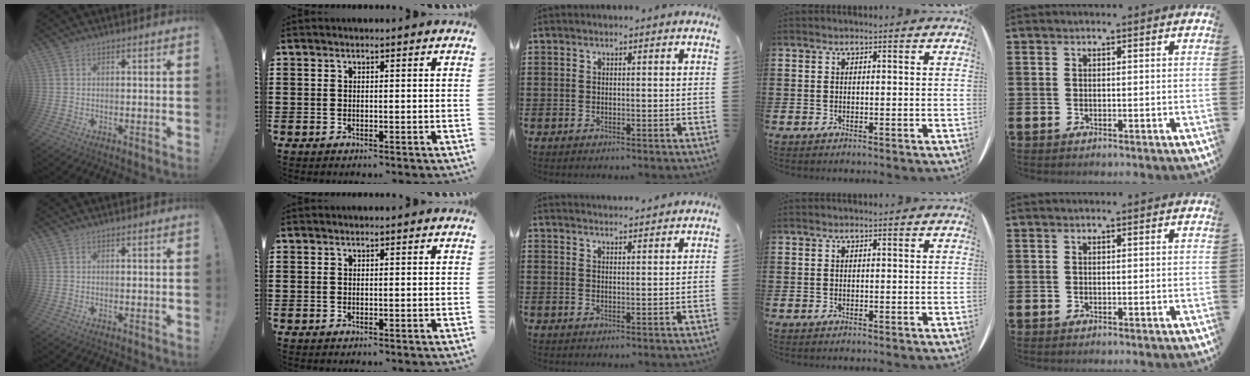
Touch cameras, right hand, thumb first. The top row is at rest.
{"middle": {"total": 2.2, "force": [2.2, -0.3, -0.3], "torque": [-0.001, -0.004, 0.043]}}